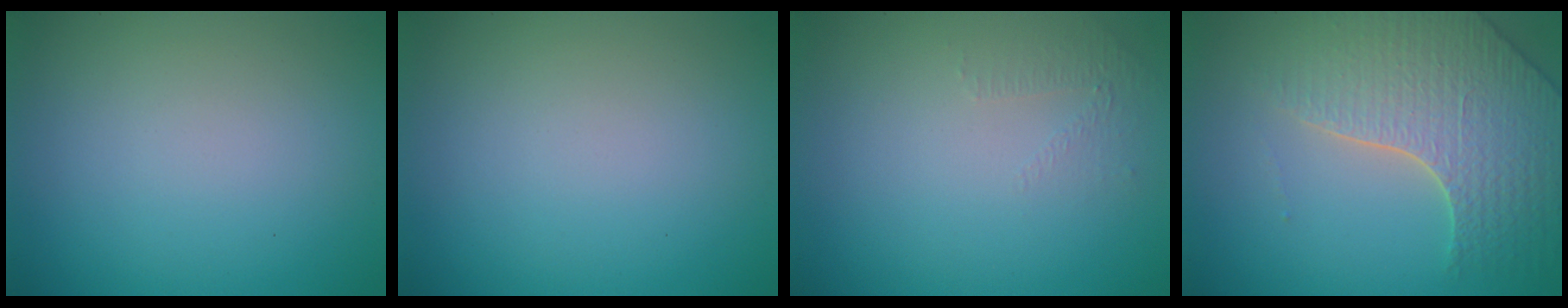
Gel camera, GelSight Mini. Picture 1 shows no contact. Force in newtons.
{"total": 0.0}
{"total": 0.9, "press": 0.4, "slide": 0.8}
{"total": 4.9, "press": 4.5, "slide": 2.0}